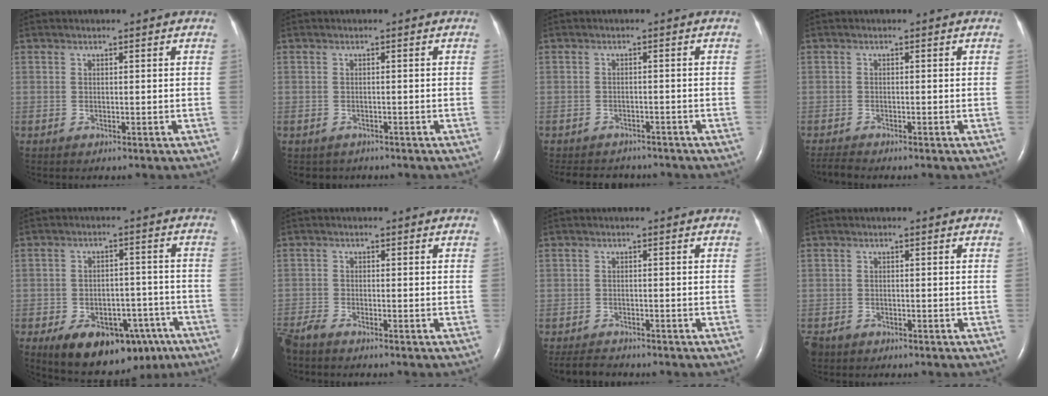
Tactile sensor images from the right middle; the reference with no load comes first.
{"total": 2.4, "force": [-1.9, 1.3, -0.3], "torque": [-0.006, 0.002, -0.028]}
{"total": 8.5, "force": [-7.7, 3.2, 1.9], "torque": [-0.036, 0.001, -0.097]}
{"total": 1.5, "force": [-1.4, -0.3, 0.2], "torque": [-0.012, -0.010, -0.028]}
{"total": 16.4, "force": [-10.0, 8.9, 9.5], "torque": [-0.140, 0.016, -0.137]}
{"total": 3.6, "force": [-3.3, 0.2, 1.4], "torque": [-0.029, -0.013, -0.065]}
{"total": 4.1, "force": [-3.9, 1.0, 1.0], "torque": [-0.020, -0.013, -0.062]}
{"total": 3.0, "force": [-2.2, 1.8, 0.6], "torque": [-0.015, 0.000, -0.039]}